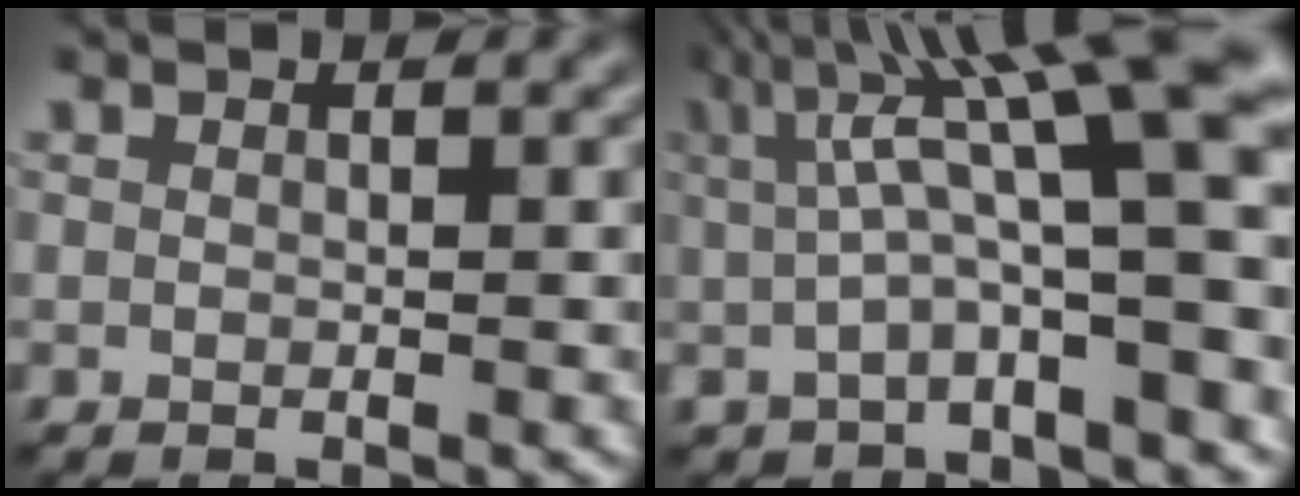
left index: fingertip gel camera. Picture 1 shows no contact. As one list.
[{"total": 11.6, "force": [3.4, 2.7, 10.8], "torque": [-0.158, 0.024, 0.055]}]